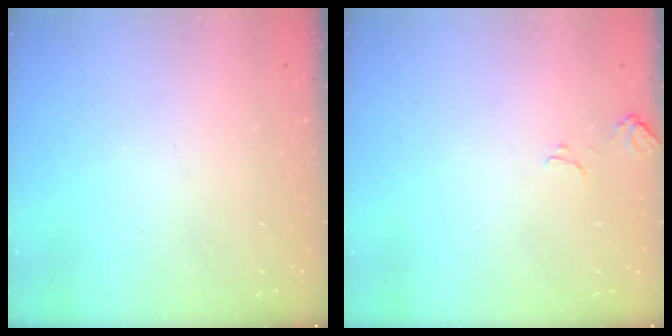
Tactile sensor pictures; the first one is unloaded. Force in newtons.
{"total": 2.5, "press": 2.5, "slide": 0.3}